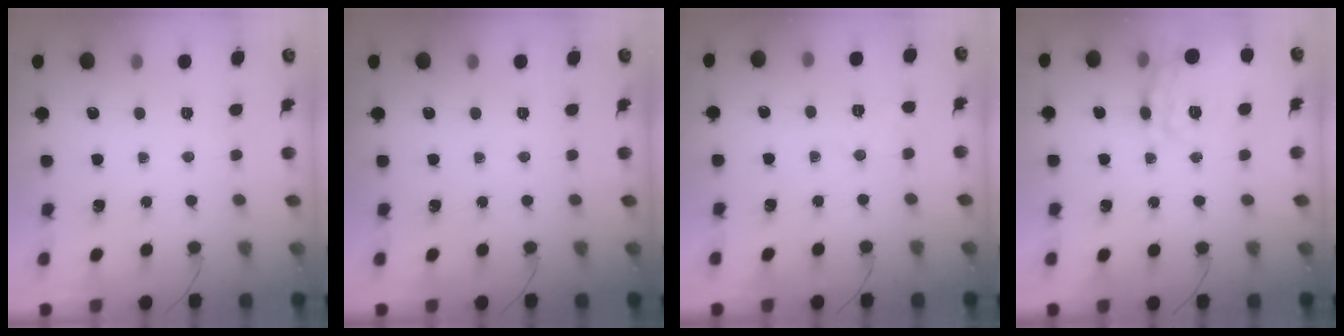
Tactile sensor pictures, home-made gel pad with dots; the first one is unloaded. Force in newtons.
{"total": 0.0}
{"total": 1.4, "press": 0.7, "slide": 1.2}
{"total": 17.9, "press": 17.8, "slide": 0.5}